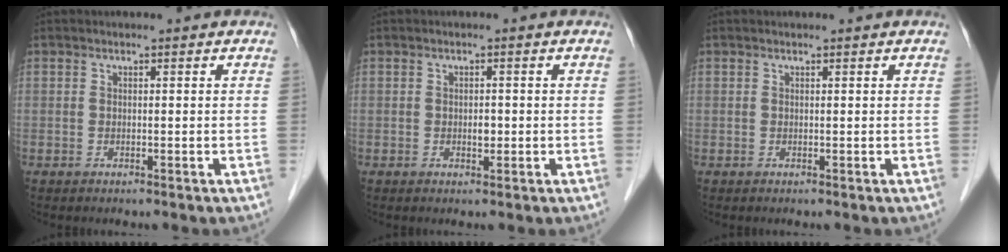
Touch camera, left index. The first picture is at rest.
{"total": 1.3, "force": [-0.2, 0.8, 1.0], "torque": [-0.016, 0.001, -0.002]}
{"total": 0.6, "force": [0.6, 0.0, 0.1], "torque": [-0.002, 0.004, 0.007]}